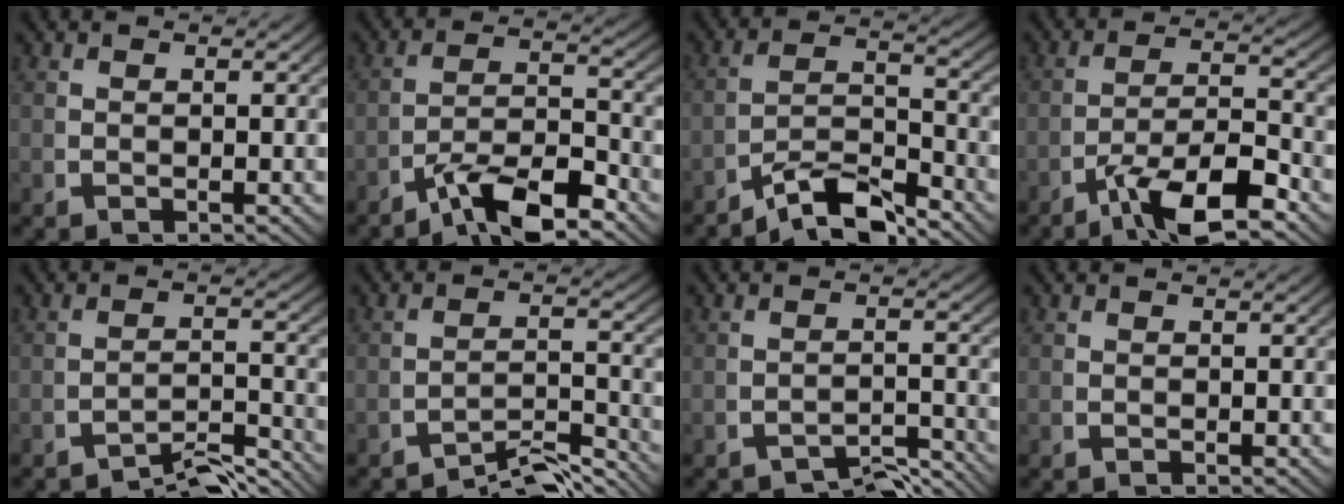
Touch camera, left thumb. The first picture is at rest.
{"total": 7.2, "force": [-3.9, 3.1, 5.1], "torque": [-0.085, -0.023, -0.056]}
{"total": 7.6, "force": [-4.2, 3.7, 5.1], "torque": [-0.081, -0.029, -0.064]}
{"total": 6.5, "force": [-2.8, 2.5, 5.4], "torque": [-0.101, -0.022, -0.036]}
{"total": 5.4, "force": [-4.6, 1.4, 2.5], "torque": [-0.030, -0.016, -0.070]}
{"total": 5.9, "force": [-4.7, 1.8, 3.1], "torque": [-0.040, -0.020, -0.070]}
{"total": 4.6, "force": [-4.1, 1.2, 1.8], "torque": [-0.015, -0.011, -0.062]}
{"total": 0.0}